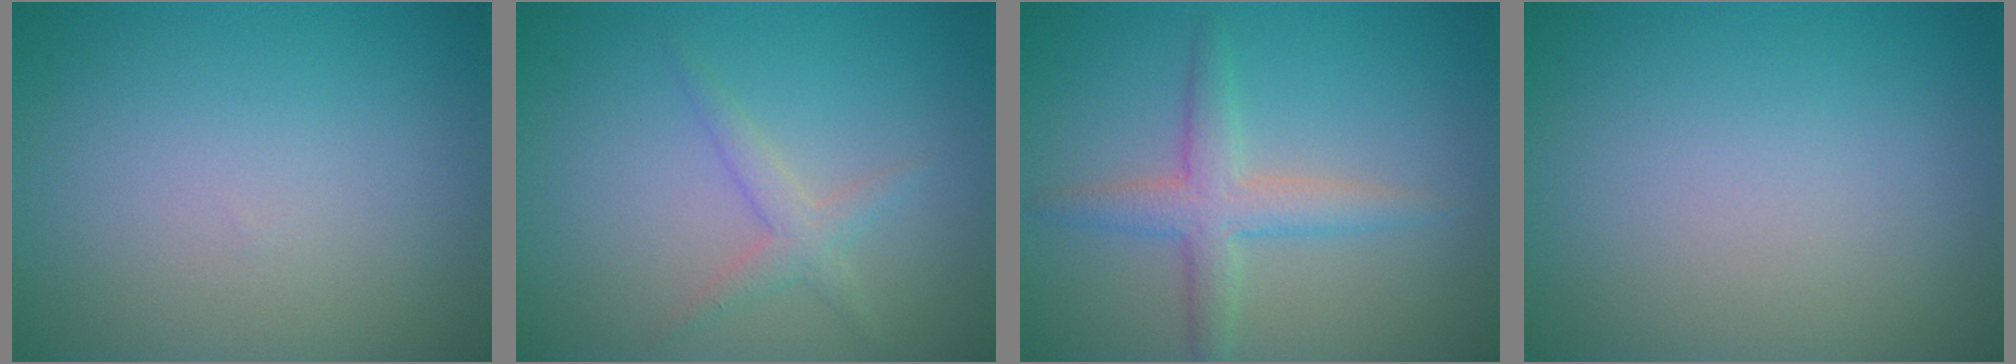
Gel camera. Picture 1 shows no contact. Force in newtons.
{"total": 1.8, "press": 1.8, "slide": 0.1}
{"total": 3.3, "press": 3.3, "slide": 0.3}
{"total": 0.0}